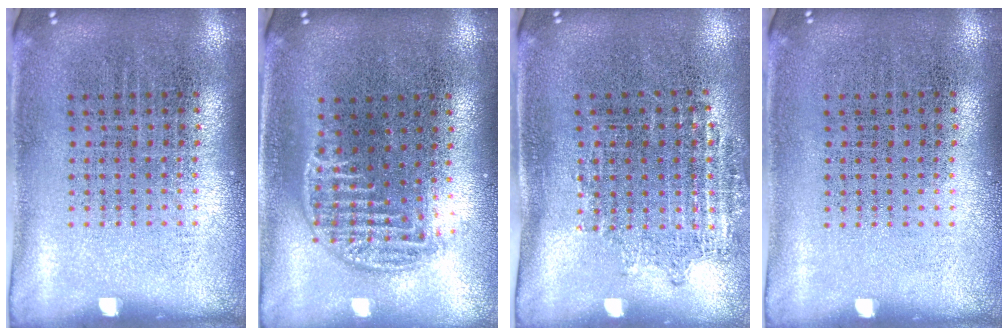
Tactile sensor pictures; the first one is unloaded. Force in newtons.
{"total": 1.1, "press": 1.0, "slide": 0.5}
{"total": 1.1, "press": 0.9, "slide": 0.6}
{"total": 0.0}